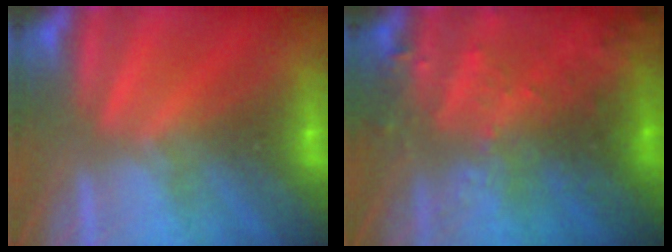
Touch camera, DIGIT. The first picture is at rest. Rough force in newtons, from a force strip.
{"total": 7.9}